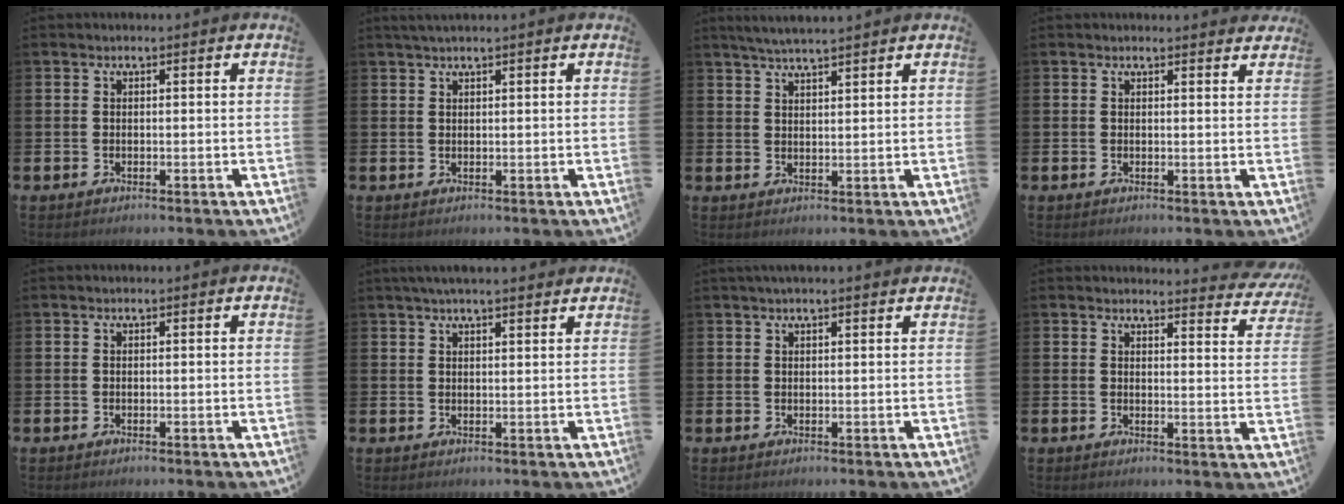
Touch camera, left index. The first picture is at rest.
{"total": 1.3, "force": [1.1, 0.0, 0.7], "torque": [-0.016, 0.004, 0.020]}
{"total": 3.8, "force": [3.6, 0.0, 1.2], "torque": [-0.027, -0.009, 0.065]}
{"total": 1.0, "force": [1.0, 0.2, 0.1], "torque": [0.011, -0.005, 0.016]}
{"total": 0.0}
{"total": 2.4, "force": [2.0, 0.2, 1.3], "torque": [-0.015, -0.004, 0.033]}
{"total": 1.5, "force": [1.3, 0.0, 0.7], "torque": [-0.010, 0.001, 0.022]}
{"total": 3.3, "force": [3.3, 0.3, 0.3], "torque": [0.008, -0.032, 0.052]}